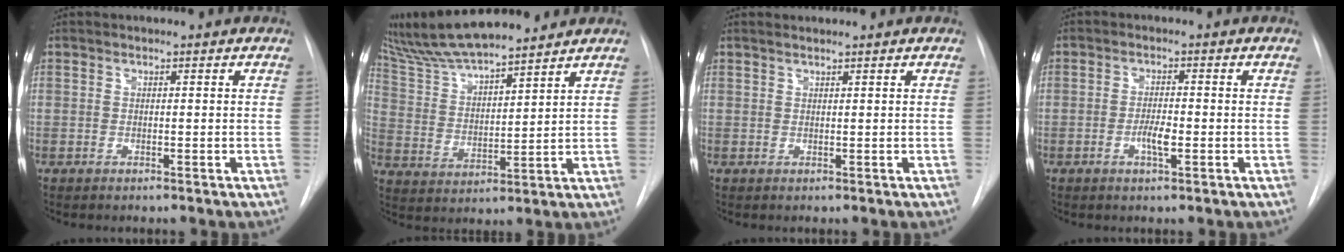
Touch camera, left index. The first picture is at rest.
{"total": 14.8, "force": [13.4, 1.8, 6.0], "torque": [-0.110, 0.015, 0.242]}
{"total": 1.2, "force": [1.1, -0.2, 0.3], "torque": [-0.007, 0.013, 0.026]}
{"total": 2.8, "force": [-0.9, 0.6, 2.6], "torque": [-0.048, 0.002, -0.016]}